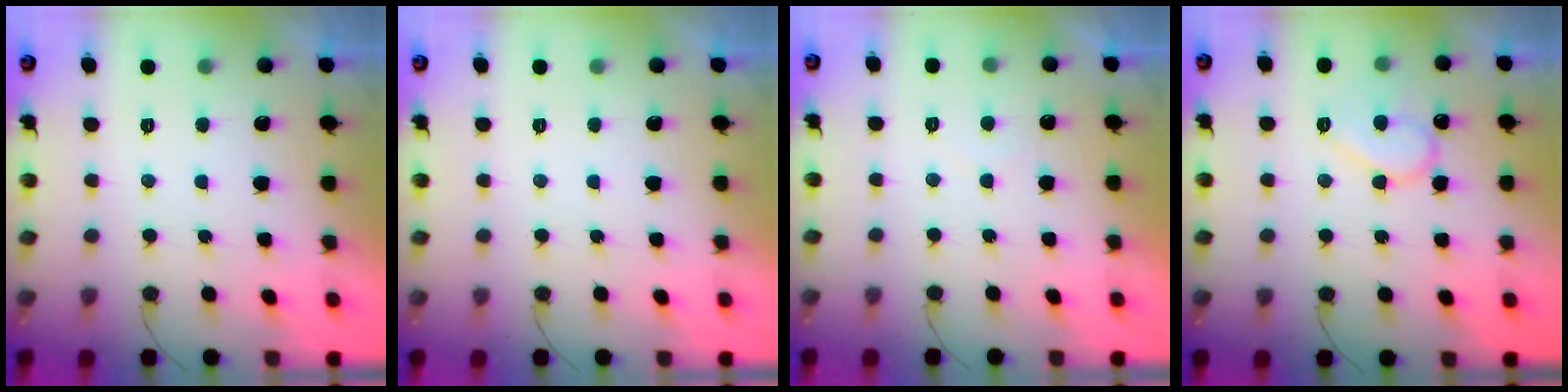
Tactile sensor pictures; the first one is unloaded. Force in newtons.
{"total": 0.0}
{"total": 4.1, "press": 4.1, "slide": 0.1}
{"total": 9.8, "press": 9.8, "slide": 0.9}